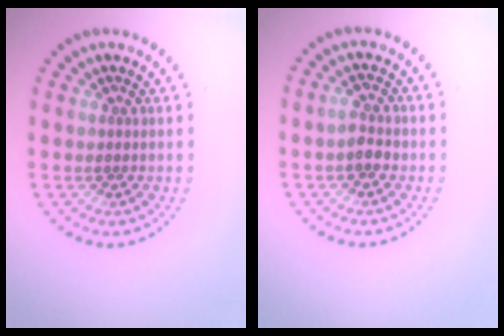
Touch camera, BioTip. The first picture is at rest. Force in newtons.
{"total": 1.8, "press": 1.8, "slide": 0.1}